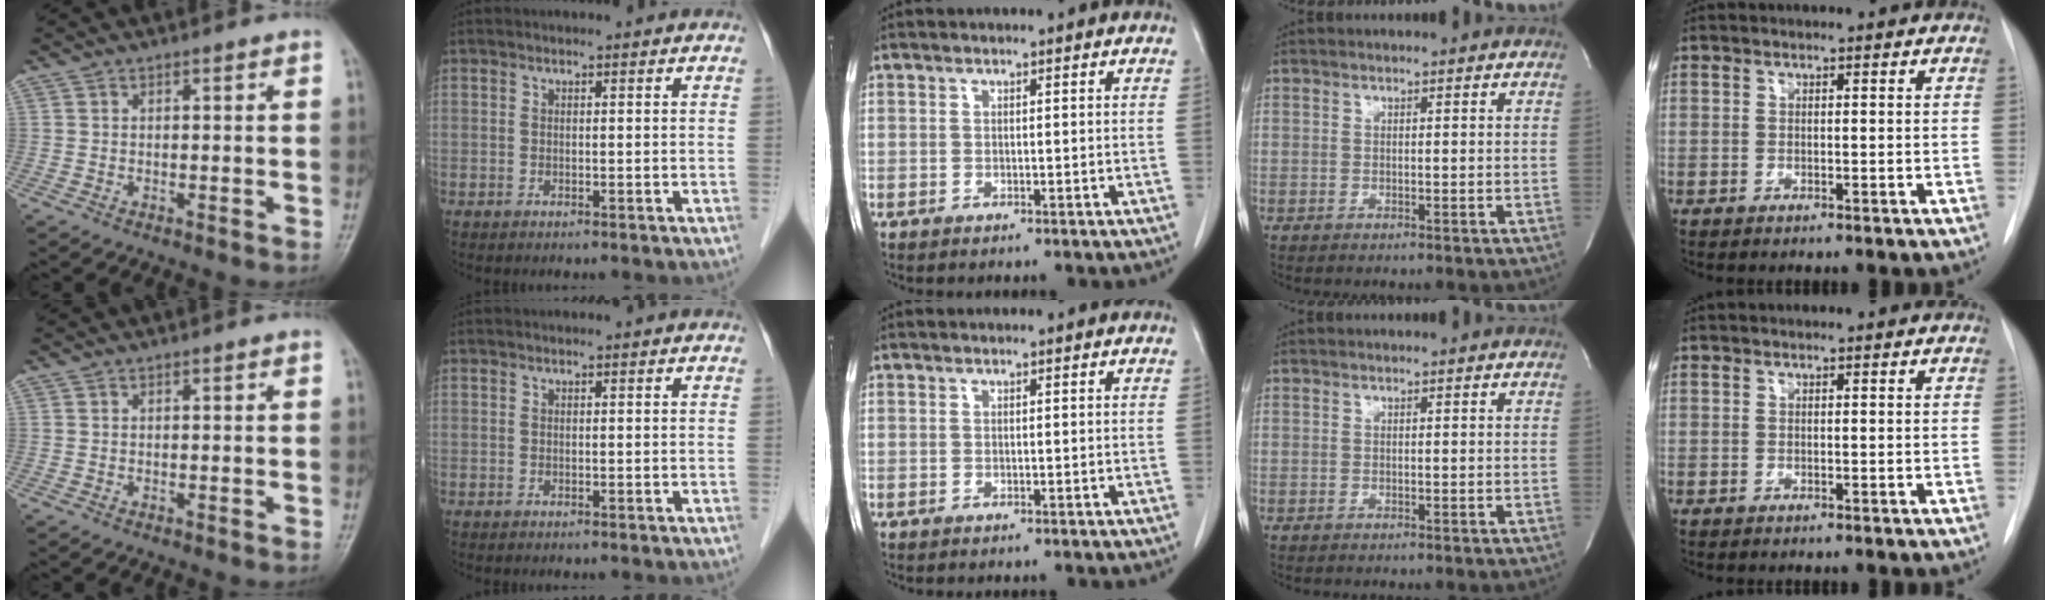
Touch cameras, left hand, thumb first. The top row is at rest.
{}